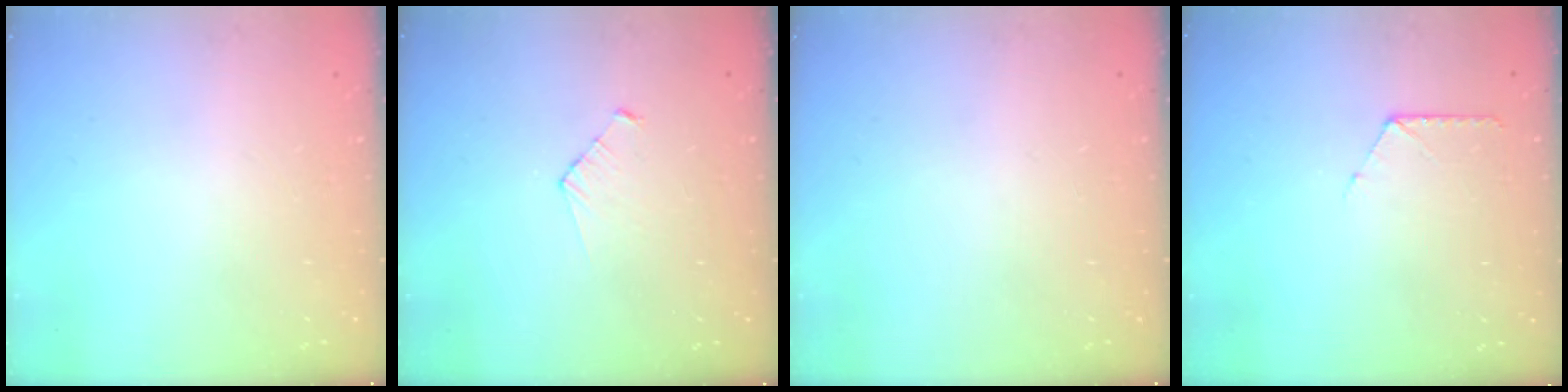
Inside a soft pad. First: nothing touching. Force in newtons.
{"total": 3.8, "press": 3.8, "slide": 0.4}
{"total": 0.0}
{"total": 6.2, "press": 6.2, "slide": 0.6}